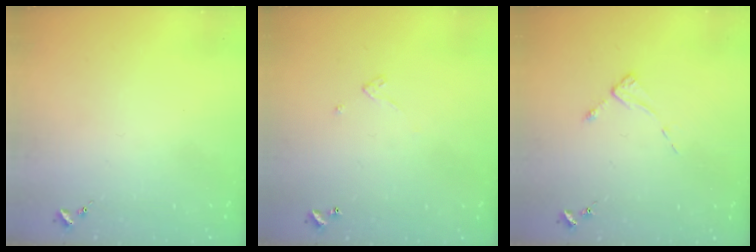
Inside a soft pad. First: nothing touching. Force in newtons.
{"total": 3.4, "press": 3.4, "slide": 0.1}
{"total": 2.6, "press": 2.6, "slide": 0.4}